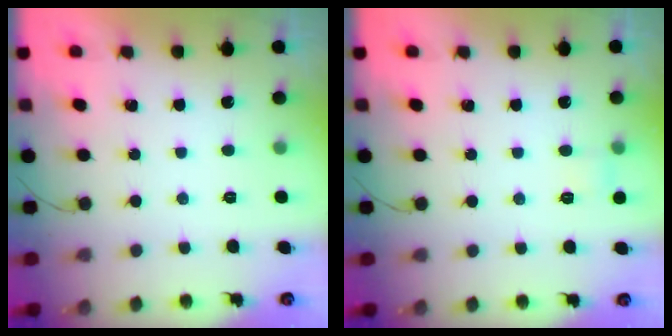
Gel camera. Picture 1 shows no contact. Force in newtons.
{"total": 2.6, "press": 2.4, "slide": 1.0}